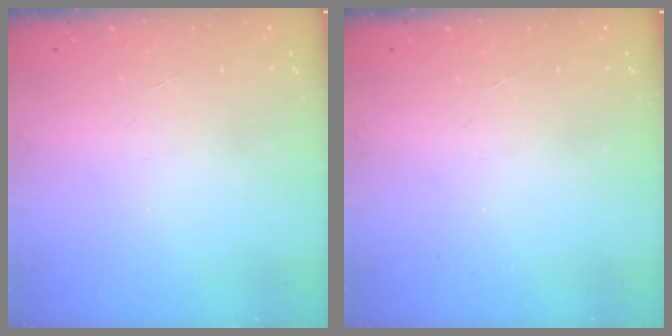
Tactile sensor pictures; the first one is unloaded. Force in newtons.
{"total": 0.0}